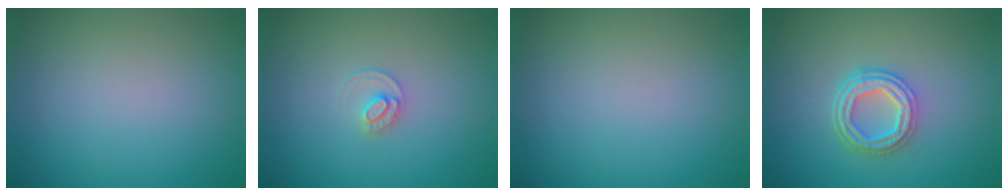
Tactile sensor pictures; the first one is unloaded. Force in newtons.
{"total": 1.5, "press": 1.5, "slide": 0.2}
{"total": 0.0}
{"total": 4.2, "press": 3.2, "slide": 2.6}